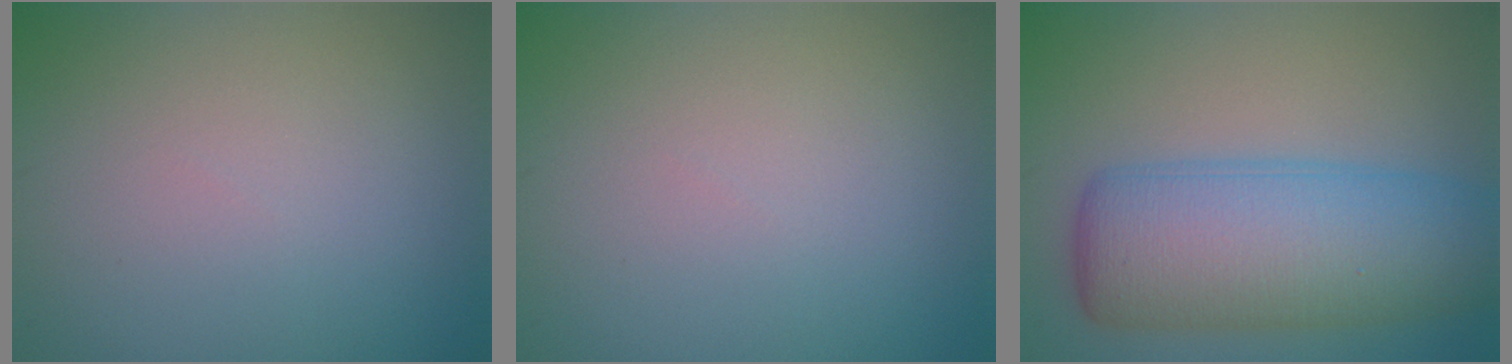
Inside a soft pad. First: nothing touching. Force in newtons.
{"total": 0.0}
{"total": 9.7, "press": 9.7, "slide": 0.2}